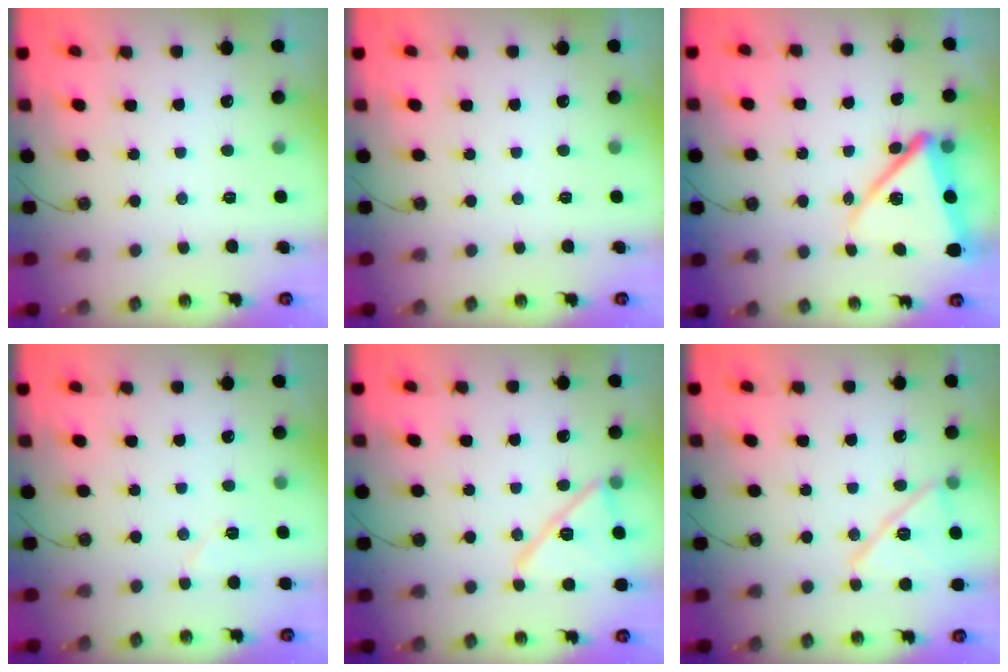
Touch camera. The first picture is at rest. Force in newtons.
{"total": 0.0}
{"total": 15.2, "press": 15.2, "slide": 1.4}
{"total": 5.9, "press": 5.2, "slide": 2.8}
{"total": 14.6, "press": 14.6, "slide": 1.1}
{"total": 13.7, "press": 13.3, "slide": 3.4}